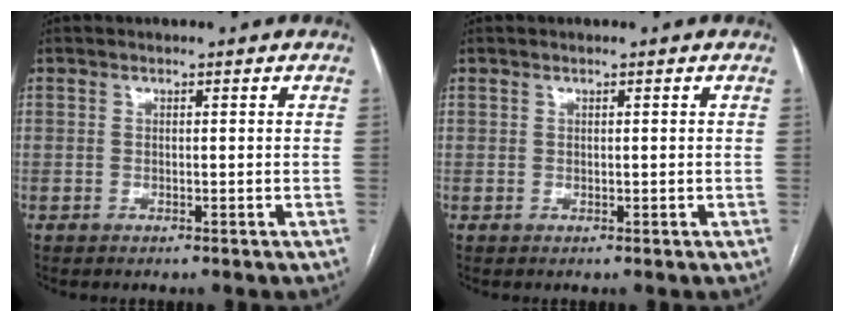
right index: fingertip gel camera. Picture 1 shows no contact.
{"total": 0.0}